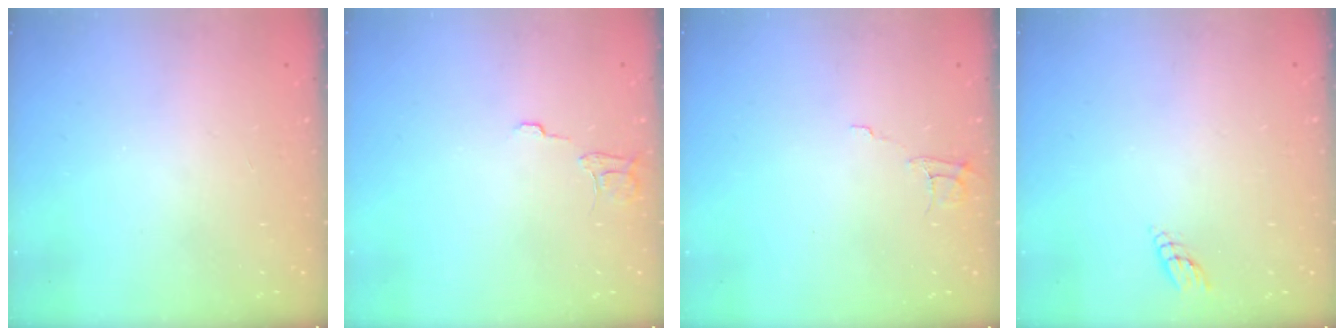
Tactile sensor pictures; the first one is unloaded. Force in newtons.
{"total": 5.7, "press": 5.7, "slide": 0.2}
{"total": 5.5, "press": 5.5, "slide": 0.3}
{"total": 3.0, "press": 3.0, "slide": 0.3}